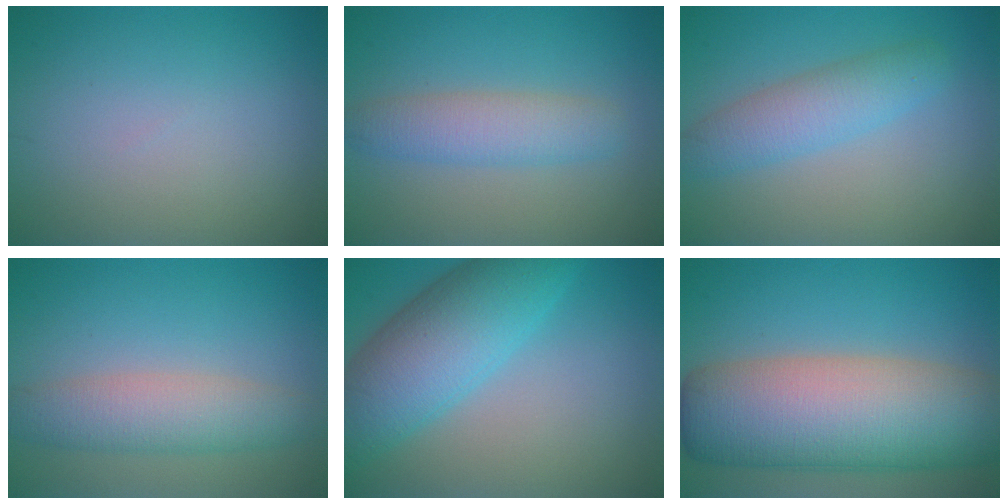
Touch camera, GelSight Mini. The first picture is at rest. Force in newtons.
{"total": 3.7, "press": 3.7, "slide": 0.1}
{"total": 3.8, "press": 3.8, "slide": 0.1}
{"total": 4.6, "press": 4.6, "slide": 0.1}
{"total": 8.6, "press": 8.6, "slide": 0.3}
{"total": 14.1, "press": 14.1, "slide": 0.4}